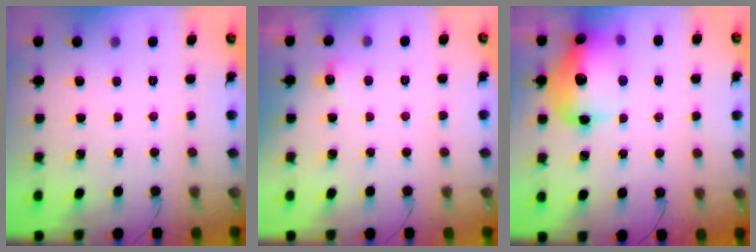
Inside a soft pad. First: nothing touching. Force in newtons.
{"total": 12.3, "press": 4.6, "slide": 11.4}
{"total": 19.2, "press": 18.9, "slide": 3.1}